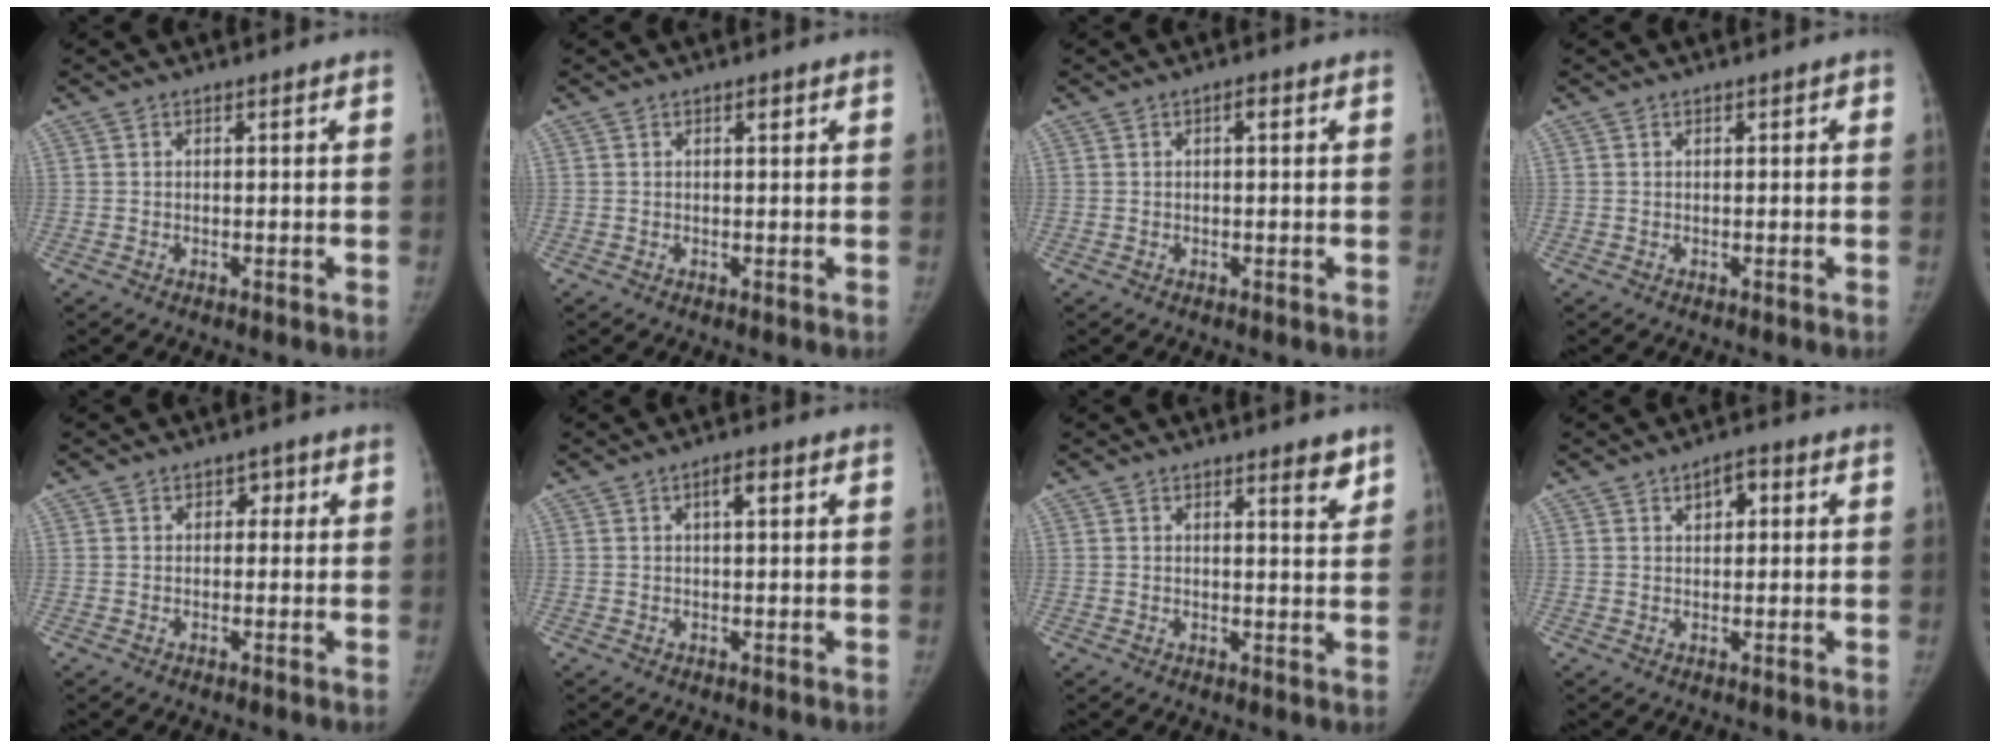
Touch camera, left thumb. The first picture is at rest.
{"total": 0.8, "force": [0.4, 0.4, 0.6], "torque": [-0.004, 0.001, 0.006]}
{"total": 1.1, "force": [0.3, 0.4, 0.9], "torque": [-0.012, 0.005, 0.000]}
{"total": 0.5, "force": [0.1, 0.4, 0.3], "torque": [0.006, 0.003, 0.000]}
{"total": 2.0, "force": [0.4, 1.7, 1.0], "torque": [0.012, 0.006, -0.002]}
{"total": 1.7, "force": [0.6, 0.6, 1.5], "torque": [-0.021, 0.003, 0.008]}
{"total": 3.4, "force": [2.4, 0.9, 2.2], "torque": [-0.020, -0.017, 0.030]}
{"total": 3.5, "force": [1.3, 2.1, 2.5], "torque": [-0.020, 0.006, 0.016]}